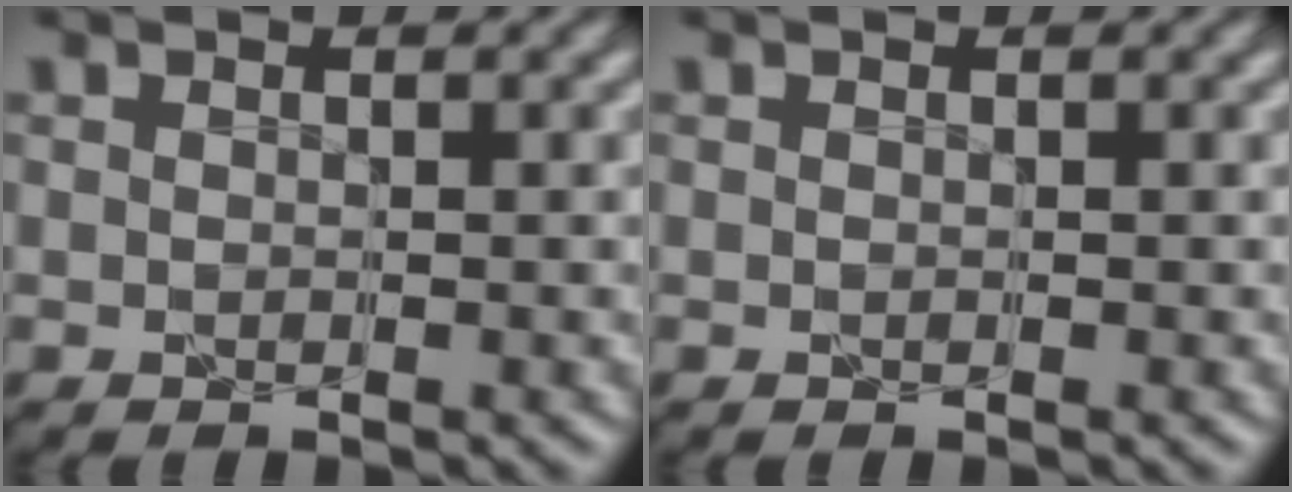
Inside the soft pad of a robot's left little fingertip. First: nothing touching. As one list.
[{"total": 0.0}]